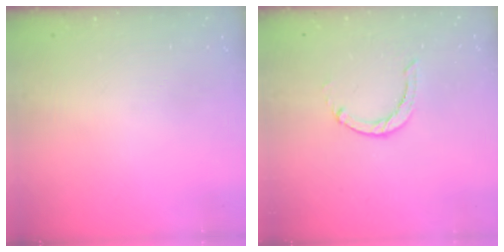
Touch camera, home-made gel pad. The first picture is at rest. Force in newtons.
{"total": 0.6, "press": 0.6, "slide": 0.2}